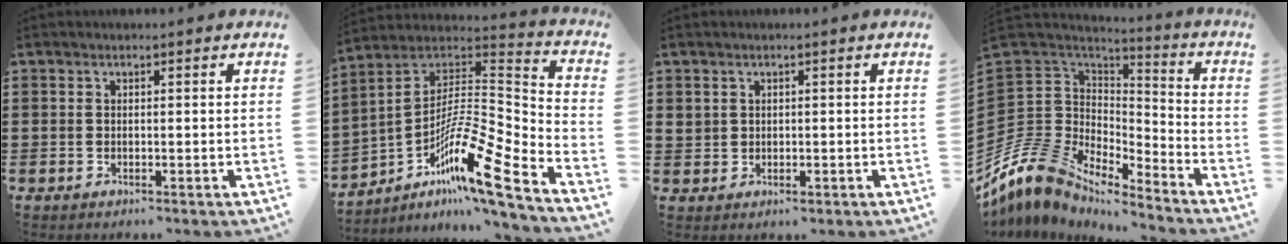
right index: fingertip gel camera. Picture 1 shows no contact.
{"total": 12.8, "force": [-7.9, 1.7, 9.9], "torque": [-0.186, -0.011, -0.155]}
{"total": 1.3, "force": [0.6, 1.1, 0.3], "torque": [-0.009, 0.005, 0.010]}
{"total": 10.1, "force": [-7.6, 5.9, 2.9], "torque": [-0.116, -0.009, -0.159]}